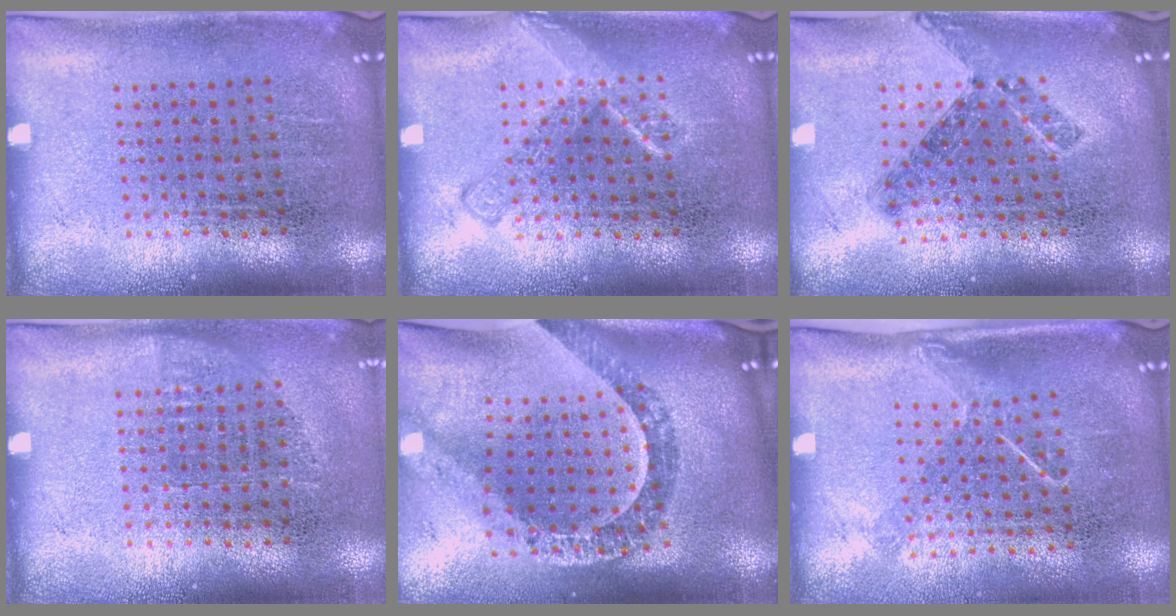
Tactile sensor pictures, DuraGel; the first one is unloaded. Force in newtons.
{"total": 2.4, "press": 2.4, "slide": 0.4}
{"total": 0.8, "press": 0.8, "slide": 0.2}
{"total": 0.7, "press": 0.6, "slide": 0.3}
{"total": 2.0, "press": 1.8, "slide": 0.9}
{"total": 1.3, "press": 1.0, "slide": 0.9}